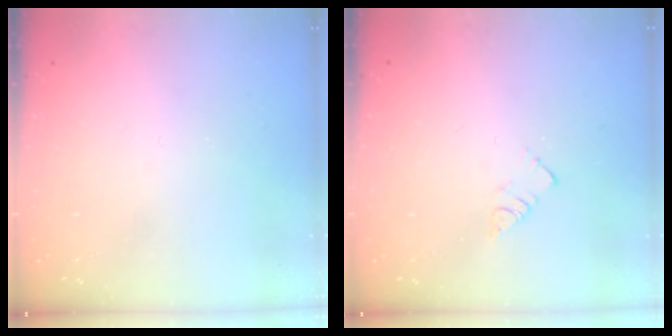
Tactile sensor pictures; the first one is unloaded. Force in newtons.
{"total": 3.2, "press": 3.2, "slide": 0.0}